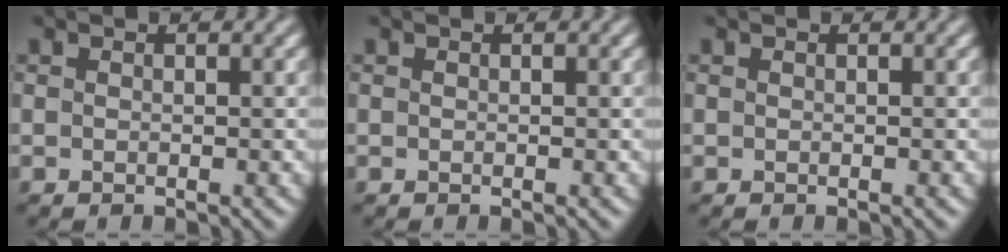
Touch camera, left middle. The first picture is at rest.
{"total": 0.0}
{"total": 0.0}